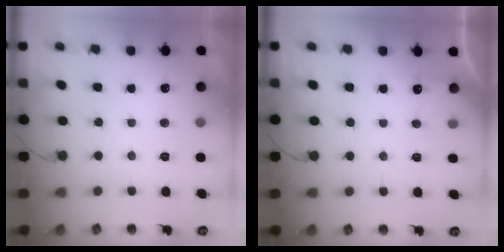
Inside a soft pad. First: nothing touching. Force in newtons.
{"total": 2.9, "press": 2.9, "slide": 0.3}